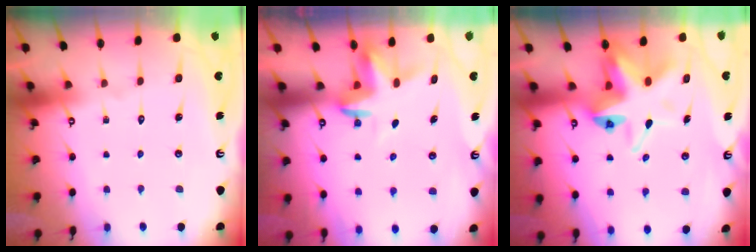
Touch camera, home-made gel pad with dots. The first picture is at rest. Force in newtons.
{"total": 3.5, "press": 3.5, "slide": 0.2}
{"total": 9.9, "press": 9.8, "slide": 1.1}